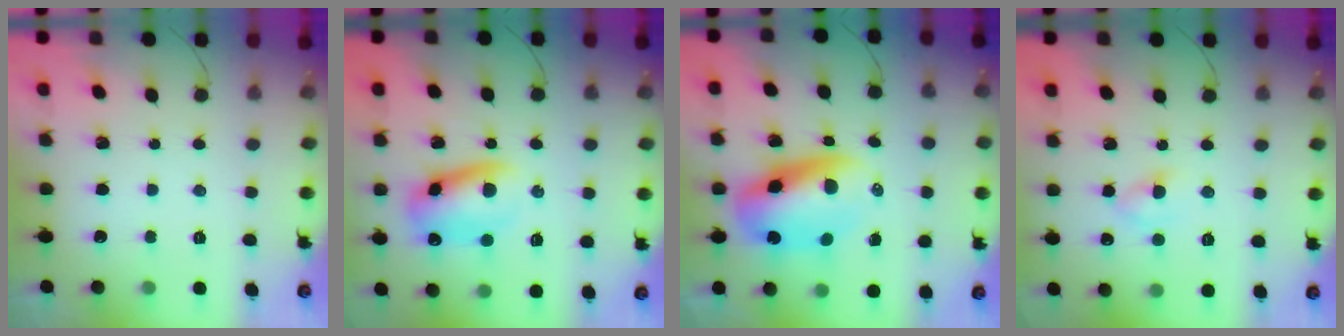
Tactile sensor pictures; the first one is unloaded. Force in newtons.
{"total": 11.5, "press": 11.3, "slide": 1.7}
{"total": 11.9, "press": 11.5, "slide": 3.0}
{"total": 2.9, "press": 2.7, "slide": 1.2}